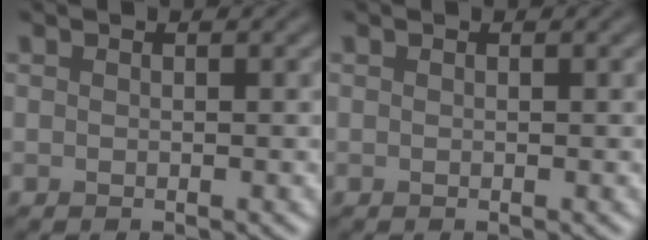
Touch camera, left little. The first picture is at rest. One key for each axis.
{"total": 0.0}